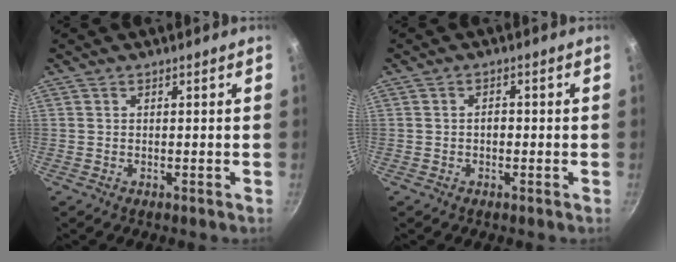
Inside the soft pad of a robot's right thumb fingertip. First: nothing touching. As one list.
[{"total": 1.5, "force": [-0.3, 1.0, 1.0], "torque": [-0.011, 0.007, -0.006]}]